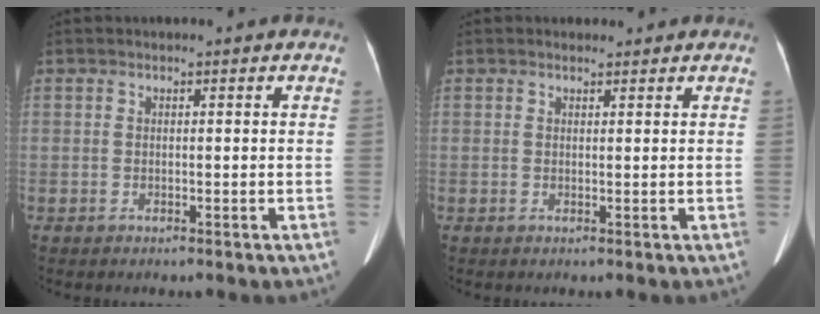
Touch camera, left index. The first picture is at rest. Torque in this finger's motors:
{"motor_torque": [-0.30, -0.23, -0.28, -0.02]}